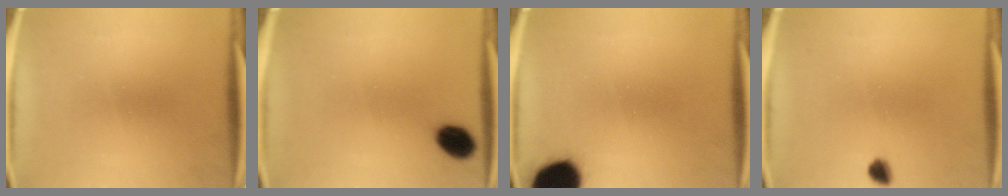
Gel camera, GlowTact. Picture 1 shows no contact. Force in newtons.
{"total": 5.9}
{"total": 15.7}
{"total": 2.4}